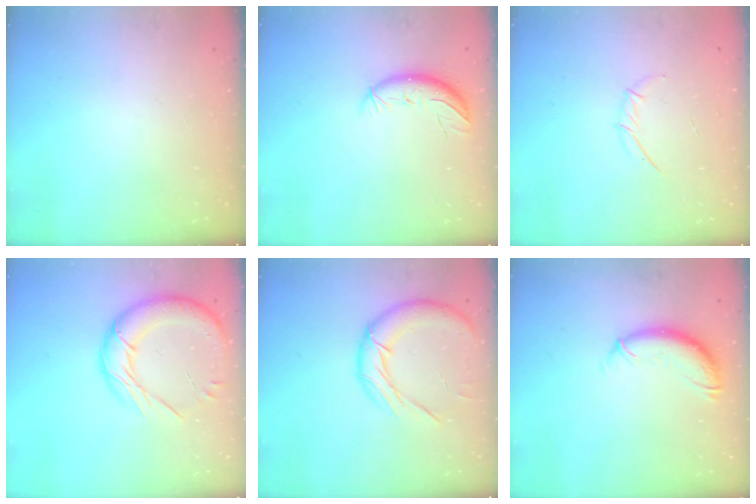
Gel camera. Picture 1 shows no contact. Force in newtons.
{"total": 9.6, "press": 9.3, "slide": 2.5}
{"total": 4.0, "press": 4.0, "slide": 0.7}
{"total": 16.6, "press": 16.4, "slide": 2.3}
{"total": 15.6, "press": 15.4, "slide": 2.7}
{"total": 10.4, "press": 10.3, "slide": 0.9}